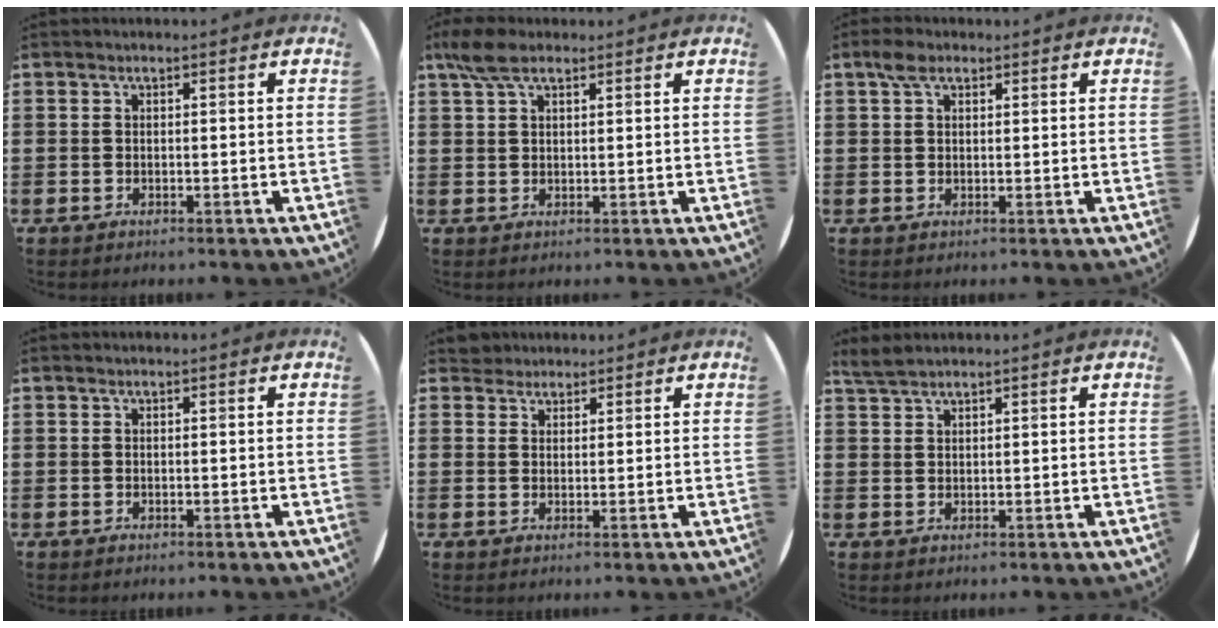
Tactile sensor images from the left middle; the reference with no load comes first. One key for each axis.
{"total": 4.1, "fx": 2.7, "fy": 1.8, "fz": 2.5, "tx": -0.055, "ty": 0.008, "tz": 0.050}
{"total": 2.5, "fx": 1.7, "fy": 1.3, "fz": 1.3, "tx": -0.021, "ty": 0.004, "tz": 0.029}
{"total": 0.0}
{"total": 2.2, "fx": 2.0, "fy": 0.9, "fz": -0.2, "tx": -0.001, "ty": 0.006, "tz": 0.041}
{"total": 2.0, "fx": 2.0, "fy": 0.2, "fz": 0.6, "tx": -0.015, "ty": 0.003, "tz": 0.038}